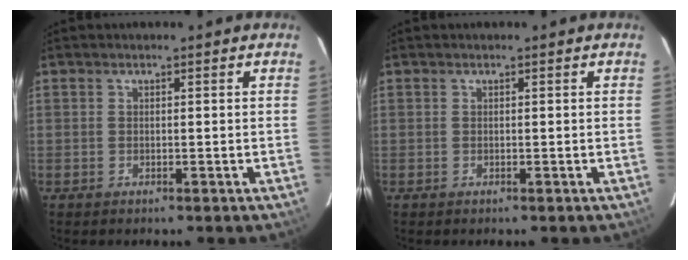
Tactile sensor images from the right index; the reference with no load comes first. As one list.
[{"total": 0.0}]